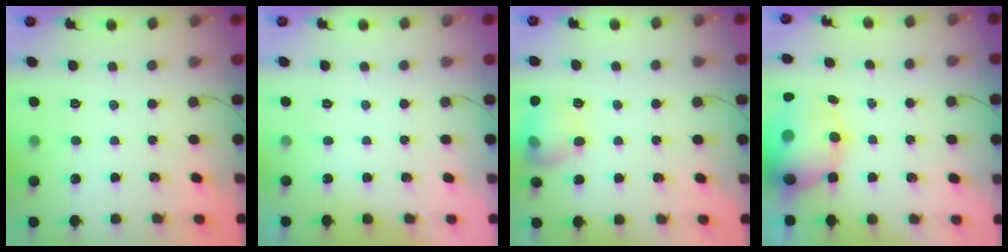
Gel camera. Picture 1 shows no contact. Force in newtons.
{"total": 0.0}
{"total": 12.0, "press": 12.0, "slide": 1.0}
{"total": 13.1, "press": 12.8, "slide": 3.0}